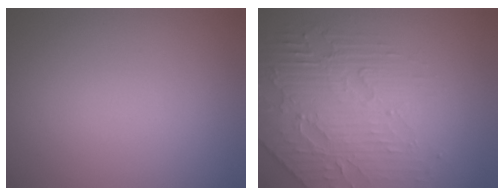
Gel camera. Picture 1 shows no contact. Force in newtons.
{"total": 5.0, "press": 4.4, "slide": 2.5}